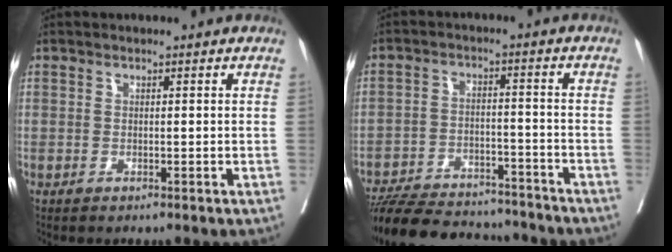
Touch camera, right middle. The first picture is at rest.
{"total": 18.4, "force": [-16.9, 4.7, 5.8], "torque": [-0.127, -0.006, -0.247]}